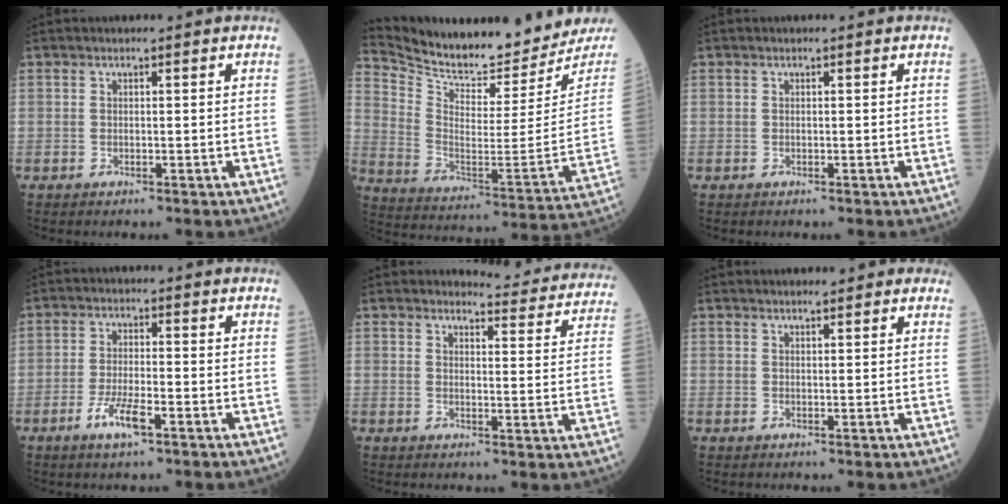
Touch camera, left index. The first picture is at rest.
{"total": 19.4, "force": [19.0, 2.1, 3.7], "torque": [-0.089, -0.083, 0.283]}
{"total": 0.0}
{"total": 5.0, "force": [-2.7, 0.9, 4.1], "torque": [-0.088, -0.004, -0.050]}
{"total": 11.5, "force": [11.3, 1.8, 1.0], "torque": [0.010, -0.057, 0.102]}
{"total": 3.7, "force": [3.3, 1.0, 1.5], "torque": [-0.017, 0.014, 0.034]}